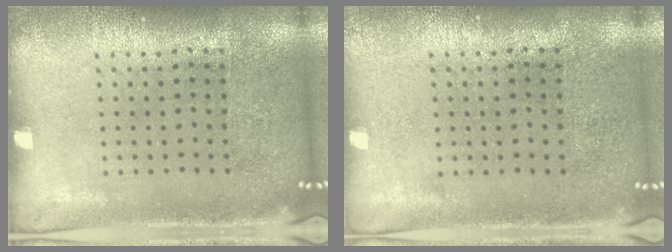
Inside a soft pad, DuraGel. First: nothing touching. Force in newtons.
{"total": 0.0}